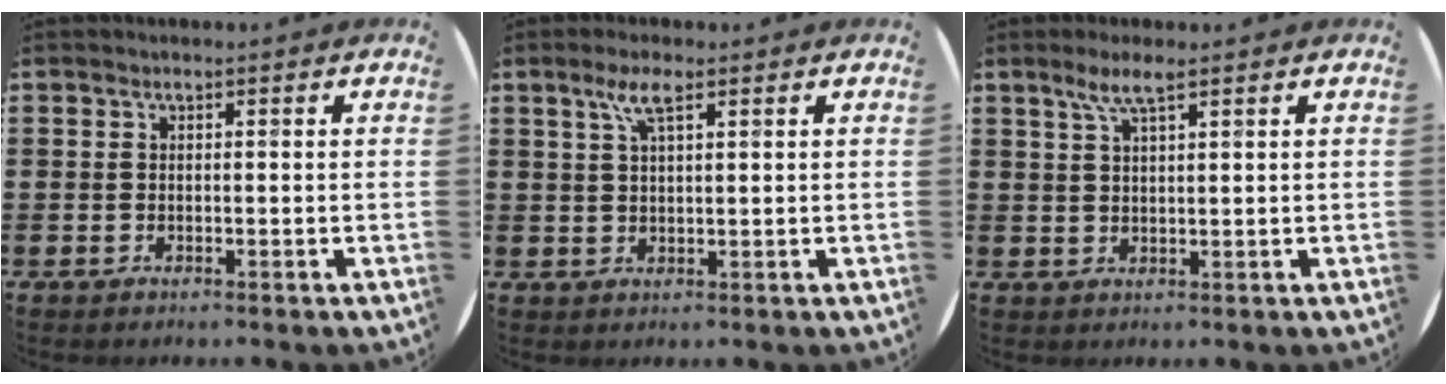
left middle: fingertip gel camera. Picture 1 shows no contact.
{"total": 3.6, "force": [2.1, 0.7, 2.9], "torque": [-0.062, 0.008, 0.035]}
{"total": 3.6, "force": [2.4, 0.5, 2.6], "torque": [-0.057, 0.005, 0.042]}